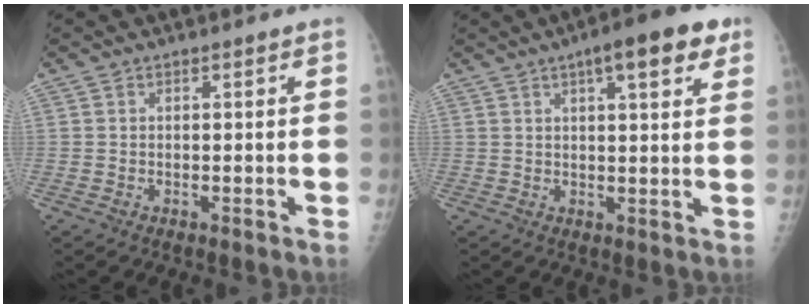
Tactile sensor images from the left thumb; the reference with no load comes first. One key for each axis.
{"total": 10.8, "fx": 5.5, "fy": 3.1, "fz": 8.7, "tx": -0.100, "ty": -0.004, "tz": 0.069}